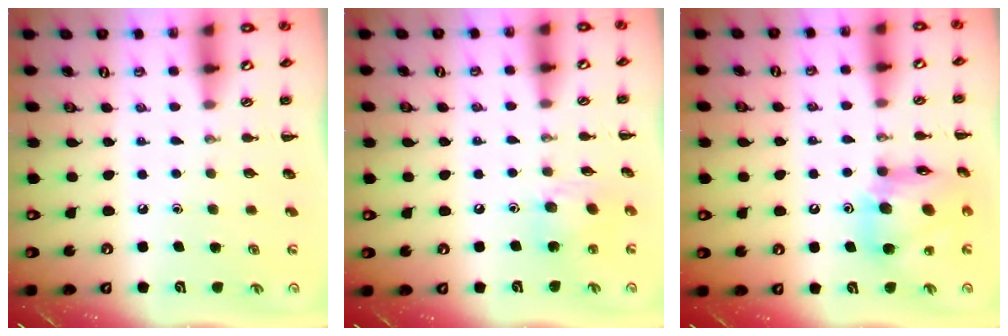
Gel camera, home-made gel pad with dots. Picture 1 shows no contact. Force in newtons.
{"total": 10.1, "press": 9.8, "slide": 2.4}
{"total": 13.5, "press": 12.9, "slide": 4.1}